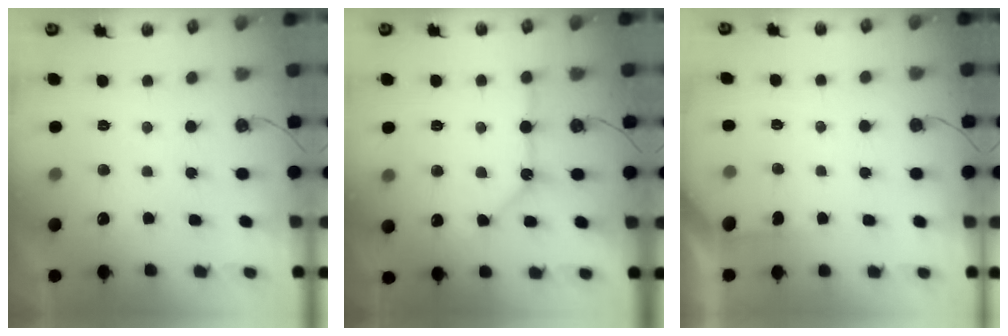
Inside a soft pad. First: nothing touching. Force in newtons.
{"total": 11.4, "press": 11.3, "slide": 1.1}
{"total": 2.7, "press": 2.7, "slide": 0.3}